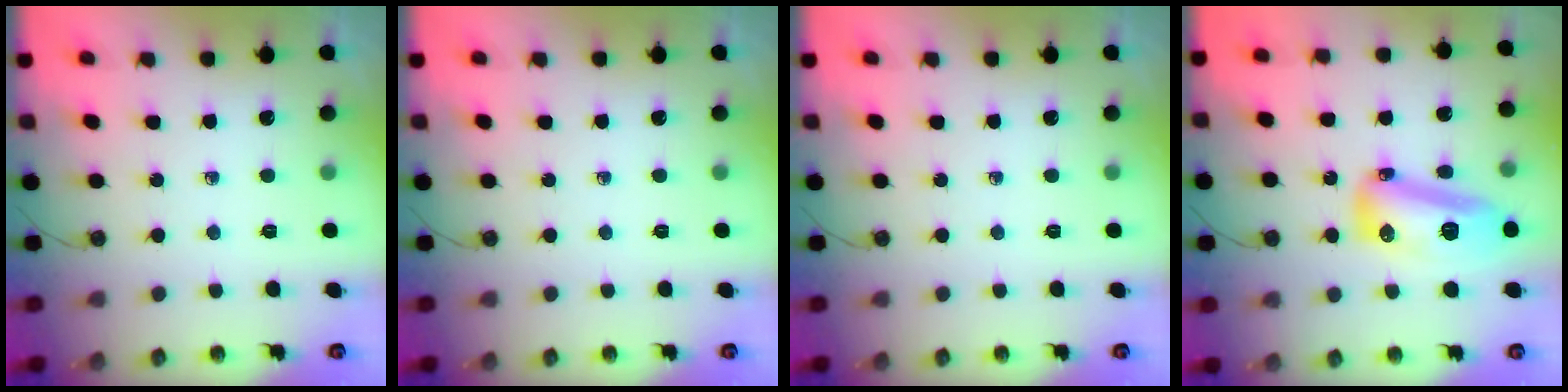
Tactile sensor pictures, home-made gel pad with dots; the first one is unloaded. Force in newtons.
{"total": 0.0}
{"total": 0.0}
{"total": 14.6, "press": 14.5, "slide": 1.4}